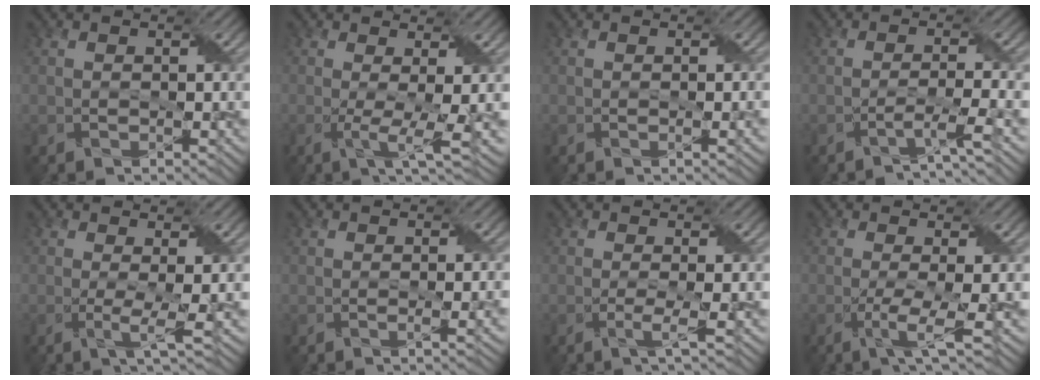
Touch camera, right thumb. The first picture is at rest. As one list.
[{"total": 4.9, "force": [-0.4, 1.0, 4.8], "torque": [-0.085, -0.003, -0.005]}, {"total": 1.5, "force": [0.0, 0.4, 1.4], "torque": [-0.018, 0.003, -0.002]}, {"total": 3.0, "force": [-1.9, 0.1, 2.3], "torque": [-0.042, 0.009, -0.048]}, {"total": 3.0, "force": [-0.1, 0.5, 3.0], "torque": [-0.057, -0.003, -0.005]}, {"total": 2.0, "force": [-0.1, 0.5, 1.9], "torque": [-0.024, 0.003, -0.006]}, {"total": 2.0, "force": [-0.2, 0.4, 2.0], "torque": [-0.036, -0.003, -0.011]}, {"total": 4.1, "force": [-1.1, 0.6, 3.9], "torque": [-0.069, 0.000, -0.024]}]